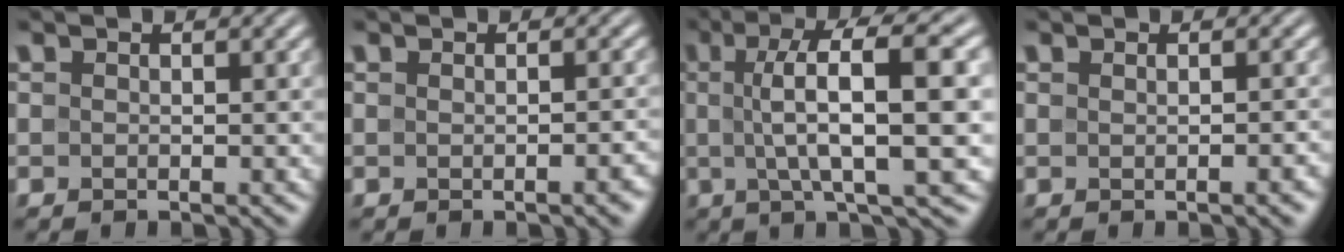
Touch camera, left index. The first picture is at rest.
{"total": 2.2, "force": [-0.3, 0.8, 2.1], "torque": [-0.010, 0.005, 0.000]}
{"total": 10.1, "force": [1.7, 2.3, 9.6], "torque": [-0.133, 0.013, 0.026]}
{"total": 2.6, "force": [0.1, 1.1, 2.4], "torque": [-0.005, 0.011, -0.005]}